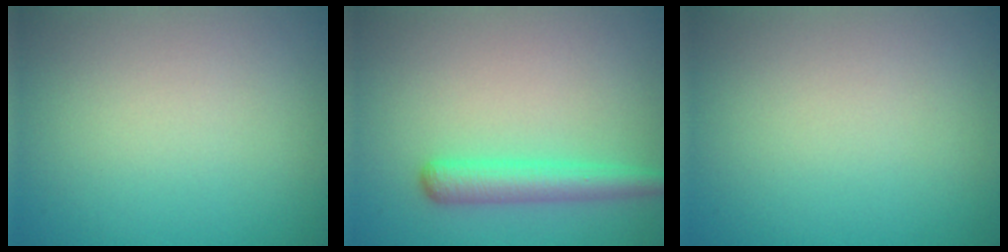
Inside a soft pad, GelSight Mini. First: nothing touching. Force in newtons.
{"total": 3.2, "press": 3.2, "slide": 0.1}
{"total": 0.0}